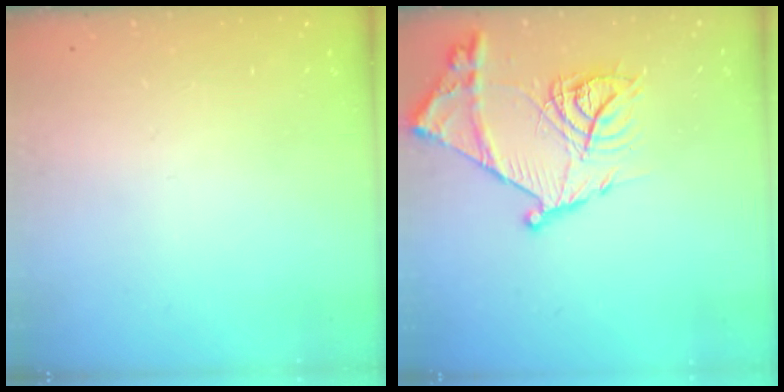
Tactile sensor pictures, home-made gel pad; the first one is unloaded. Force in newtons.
{"total": 18.9, "press": 18.8, "slide": 1.8}